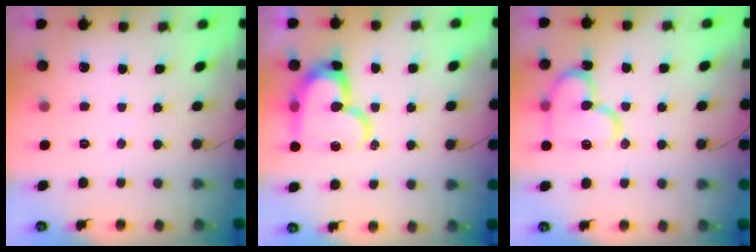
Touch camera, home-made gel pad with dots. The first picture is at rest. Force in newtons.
{"total": 17.5, "press": 17.5, "slide": 1.0}
{"total": 14.9, "press": 14.8, "slide": 1.7}